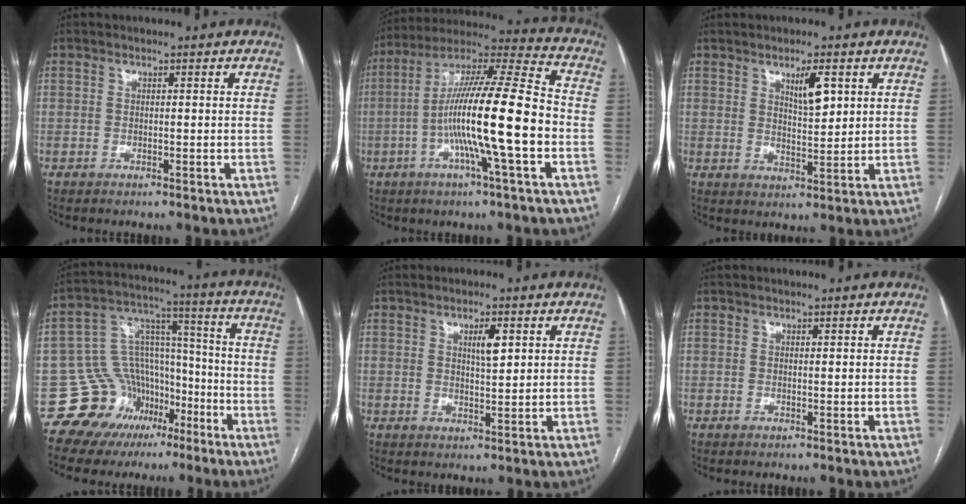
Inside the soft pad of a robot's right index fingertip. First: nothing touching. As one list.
[{"total": 18.5, "force": [-3.8, 0.4, 18.1], "torque": [-0.316, 0.005, -0.074]}, {"total": 4.7, "force": [2.3, 1.2, 4.0], "torque": [-0.069, -0.002, 0.044]}, {"total": 13.6, "force": [-6.9, 11.3, 3.4], "torque": [-0.047, 0.087, -0.097]}, {"total": 3.4, "force": [1.5, 0.8, 2.9], "torque": [-0.049, 0.000, 0.025]}, {"total": 0.0}]